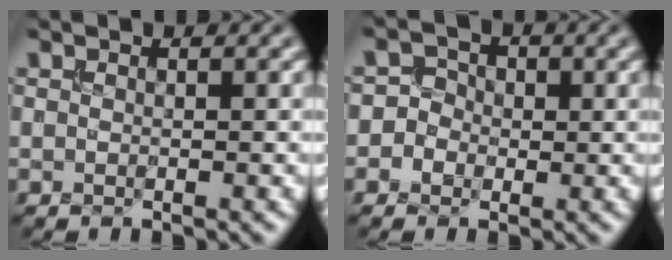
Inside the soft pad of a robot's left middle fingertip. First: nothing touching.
{"total": 2.6, "force": [-0.5, 2.5, 0.6], "torque": [0.012, 0.014, -0.029]}